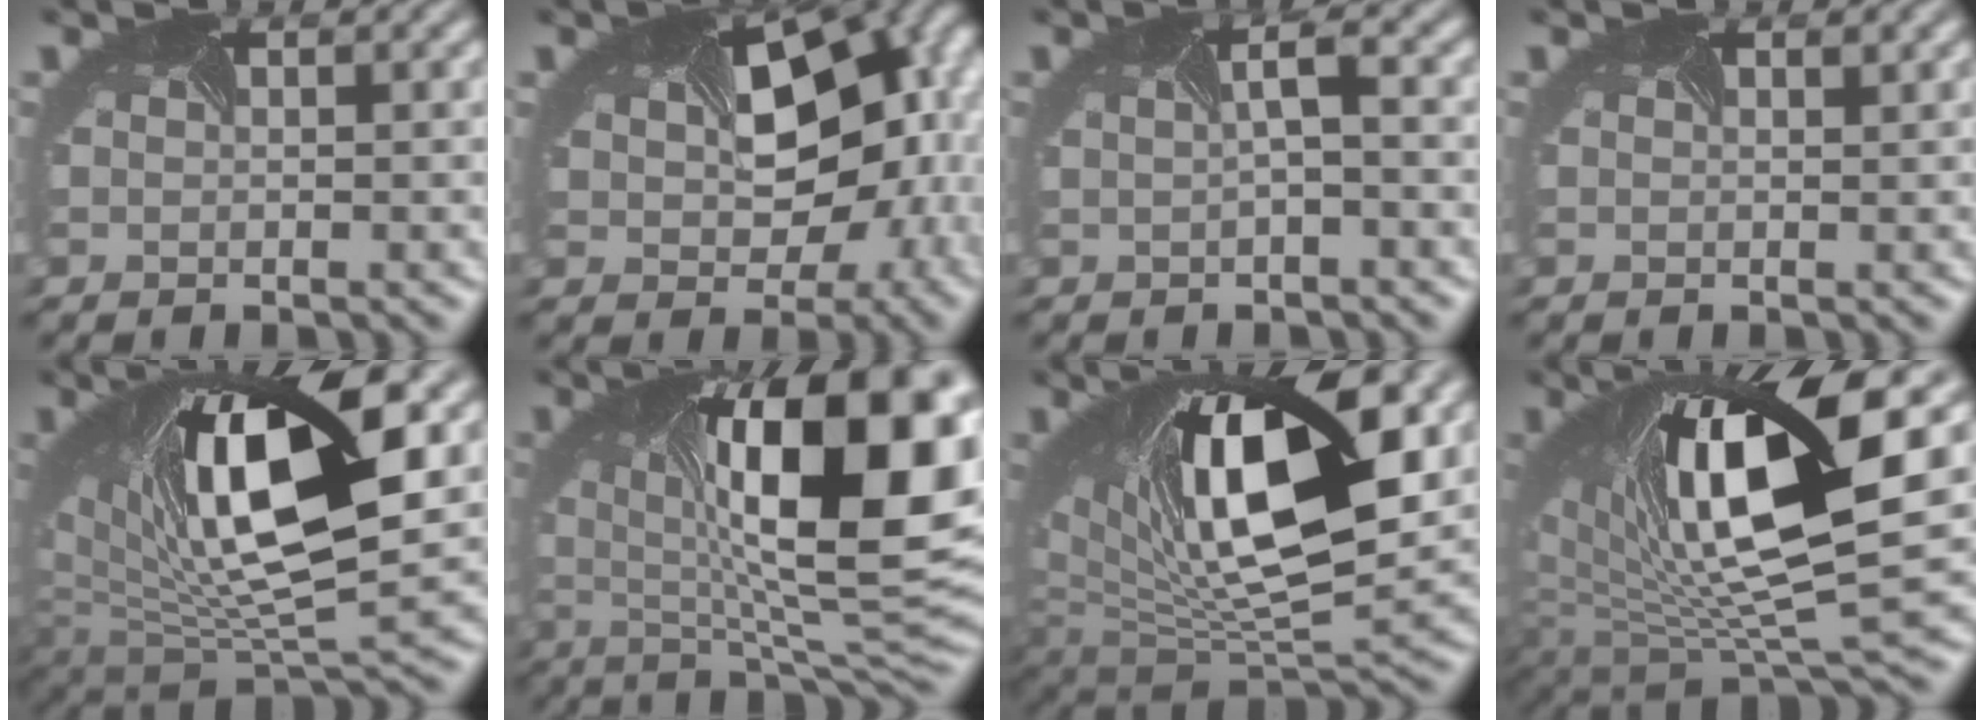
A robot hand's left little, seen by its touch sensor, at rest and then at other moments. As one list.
[{"total": 13.3, "force": [0.0, 9.1, 9.7], "torque": [-0.134, -0.023, 0.027]}, {"total": 1.5, "force": [-1.0, -0.3, 1.1], "torque": [-0.029, -0.002, -0.008]}, {"total": 1.0, "force": [0.7, 0.5, 0.6], "torque": [-0.006, 0.010, 0.003]}, {"total": 12.1, "force": [2.3, 4.4, 11.0], "torque": [-0.185, -0.007, 0.054]}, {"total": 16.6, "force": [2.4, 6.6, 15.1], "torque": [-0.218, -0.003, 0.044]}, {"total": 13.5, "force": [2.7, 5.3, 12.1], "torque": [-0.195, -0.009, 0.055]}, {"total": 13.2, "force": [3.1, 3.8, 12.3], "torque": [-0.211, -0.008, 0.069]}]